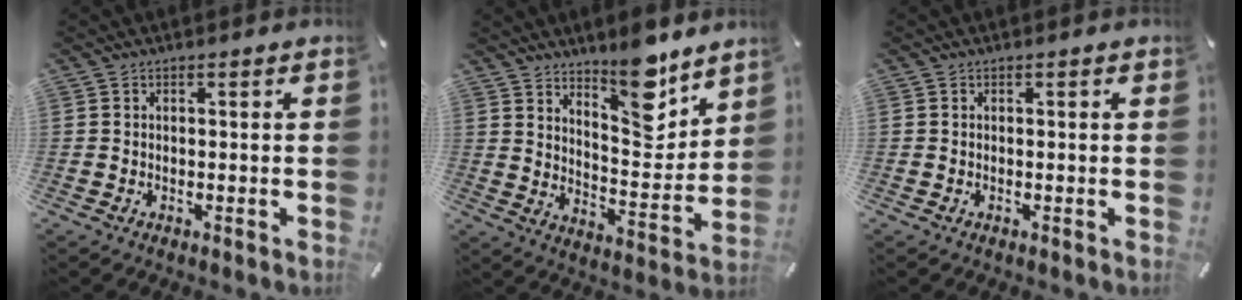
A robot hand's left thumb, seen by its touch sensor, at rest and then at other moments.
{"total": 13.1, "force": [10.5, 4.5, 6.5], "torque": [-0.073, -0.092, 0.183]}
{"total": 0.0}